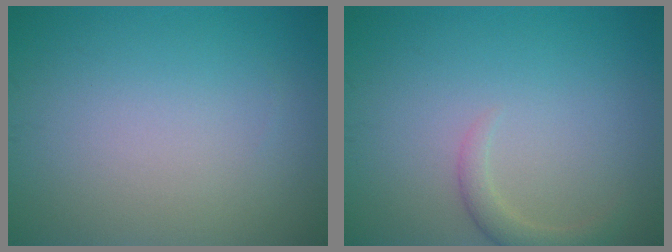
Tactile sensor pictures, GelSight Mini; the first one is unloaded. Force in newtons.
{"total": 1.9, "press": 1.9, "slide": 0.2}